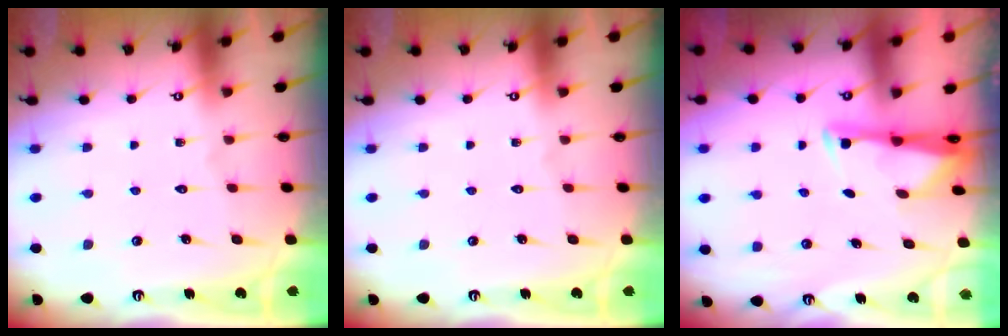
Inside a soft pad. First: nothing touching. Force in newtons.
{"total": 0.0}
{"total": 2.9, "press": 2.9, "slide": 0.4}